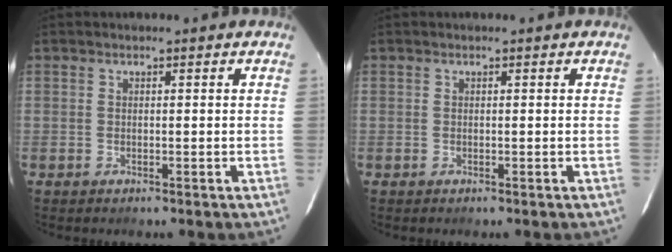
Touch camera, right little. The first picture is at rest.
{"total": 0.0}